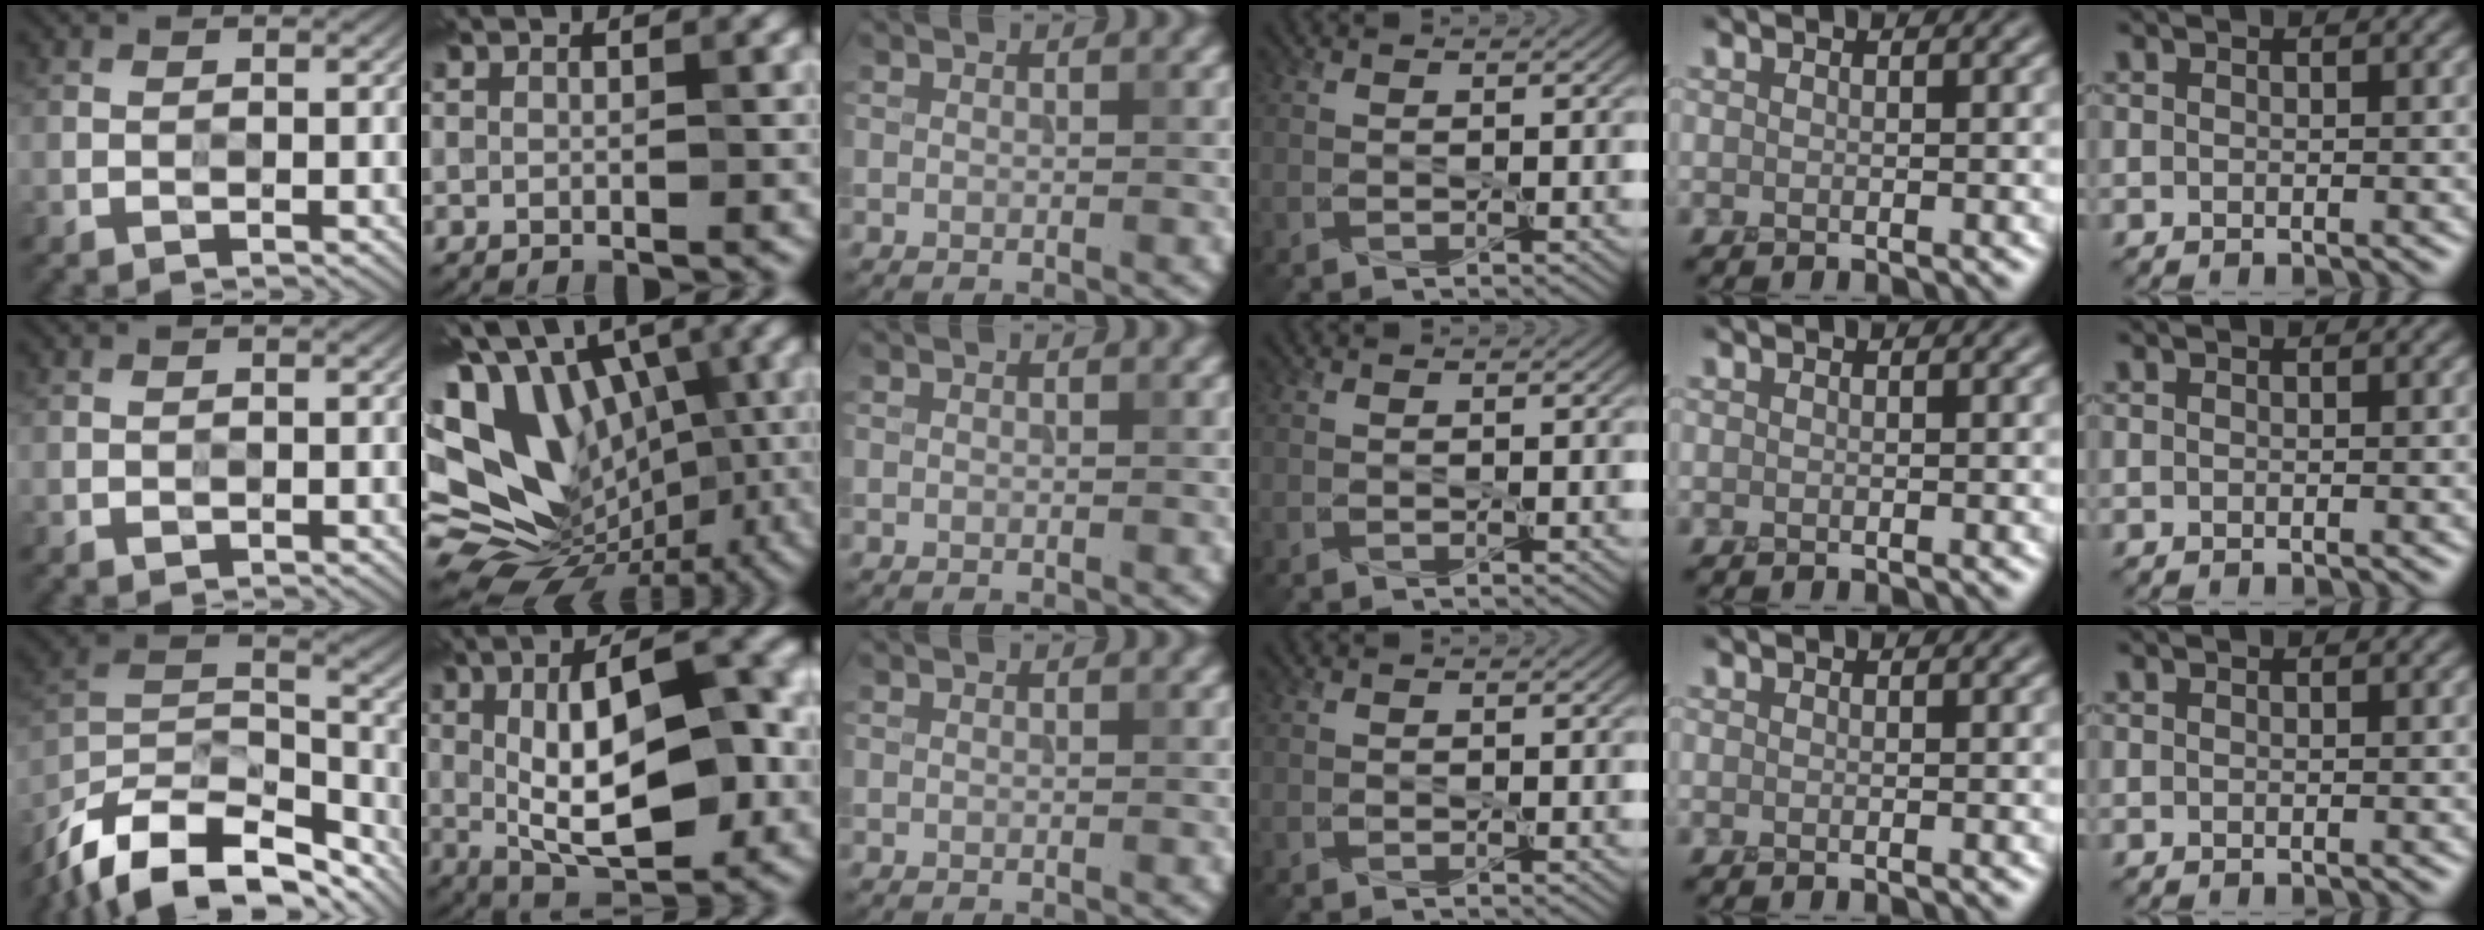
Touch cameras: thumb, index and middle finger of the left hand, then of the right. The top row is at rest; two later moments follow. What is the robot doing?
{"motion": "peel", "object": "sticker"}